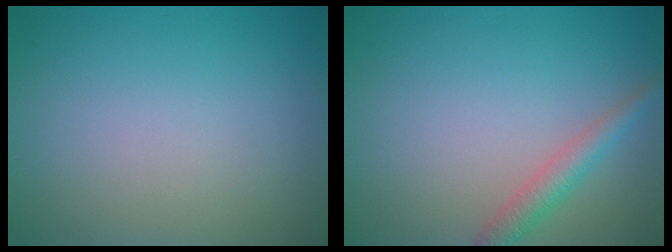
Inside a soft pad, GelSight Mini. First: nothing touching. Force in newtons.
{"total": 2.3, "press": 2.3, "slide": 0.1}